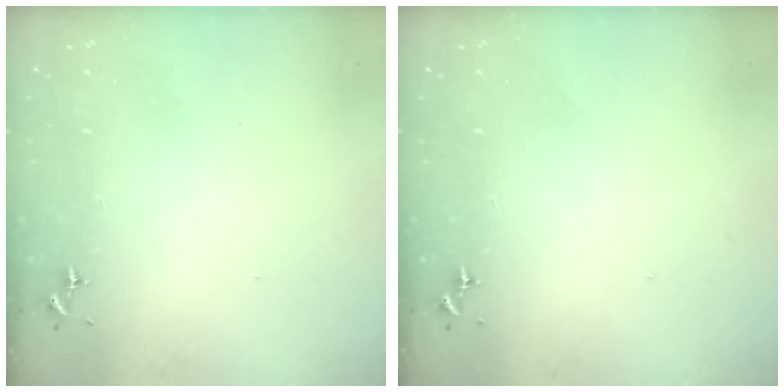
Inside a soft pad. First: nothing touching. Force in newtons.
{"total": 0.0}